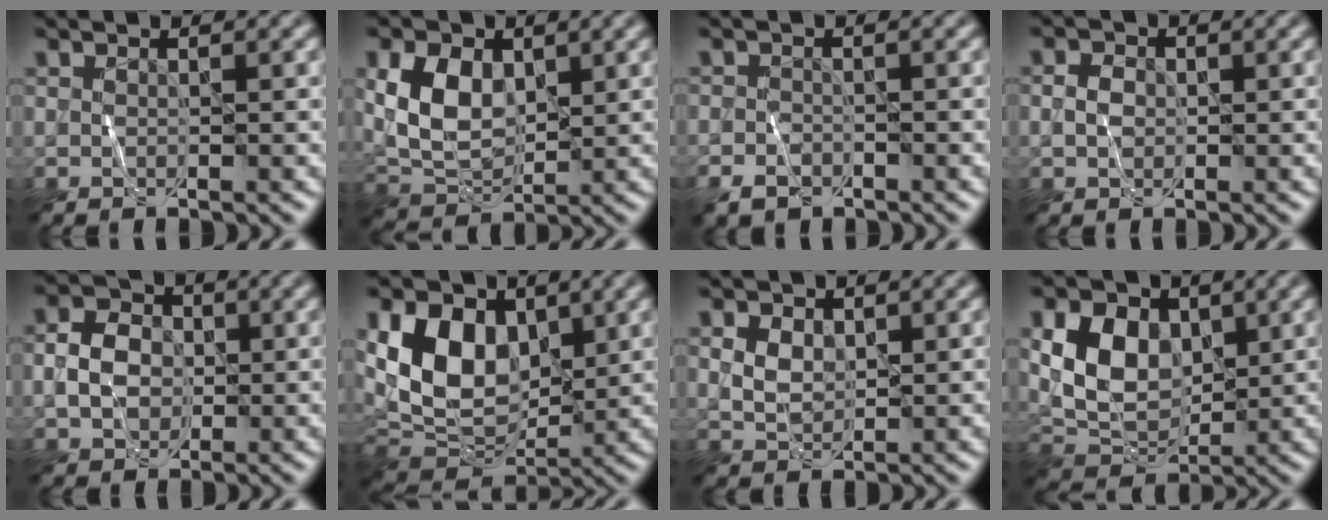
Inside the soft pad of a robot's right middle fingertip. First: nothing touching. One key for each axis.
{"total": 5.5, "fx": 1.0, "fy": 3.8, "fz": 3.9, "tx": -0.085, "ty": 0.000, "tz": 0.024}
{"total": 2.0, "fx": -1.5, "fy": 1.2, "fz": 0.6, "tx": -0.008, "ty": 0.000, "tz": -0.032}
{"total": 1.4, "fx": -0.2, "fy": 1.2, "fz": 0.8, "tx": -0.016, "ty": 0.003, "tz": -0.007}
{"total": 3.8, "fx": -0.5, "fy": 3.0, "fz": 2.2, "tx": -0.045, "ty": 0.006, "tz": -0.011}
{"total": 9.3, "fx": 2.3, "fy": 6.3, "fz": 6.4, "tx": -0.127, "ty": -0.005, "tz": 0.035}
{"total": 2.0, "fx": 0.5, "fy": 1.5, "fz": 1.2, "tx": -0.028, "ty": -0.002, "tz": 0.012}
{"total": 6.4, "fx": 1.3, "fy": 4.6, "fz": 4.2, "tx": -0.087, "ty": -0.004, "tz": 0.024}